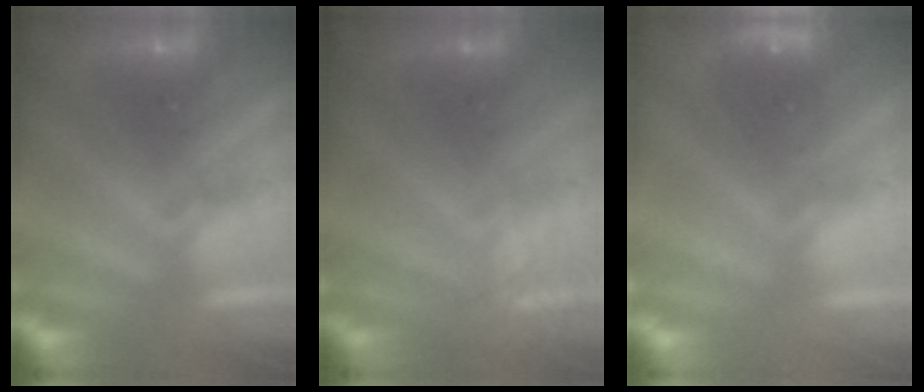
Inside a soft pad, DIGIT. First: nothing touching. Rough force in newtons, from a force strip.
{"total": 2.2}
{"total": 3.7}